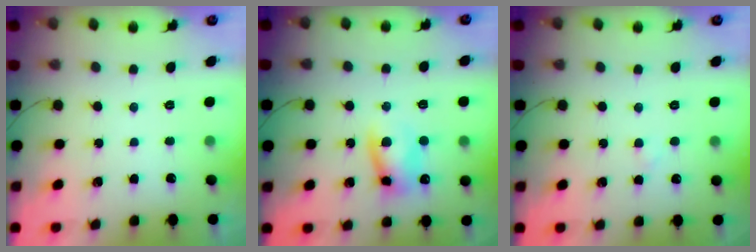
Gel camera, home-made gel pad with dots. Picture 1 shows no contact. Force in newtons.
{"total": 9.3, "press": 9.2, "slide": 1.6}
{"total": 1.0, "press": 0.7, "slide": 0.6}